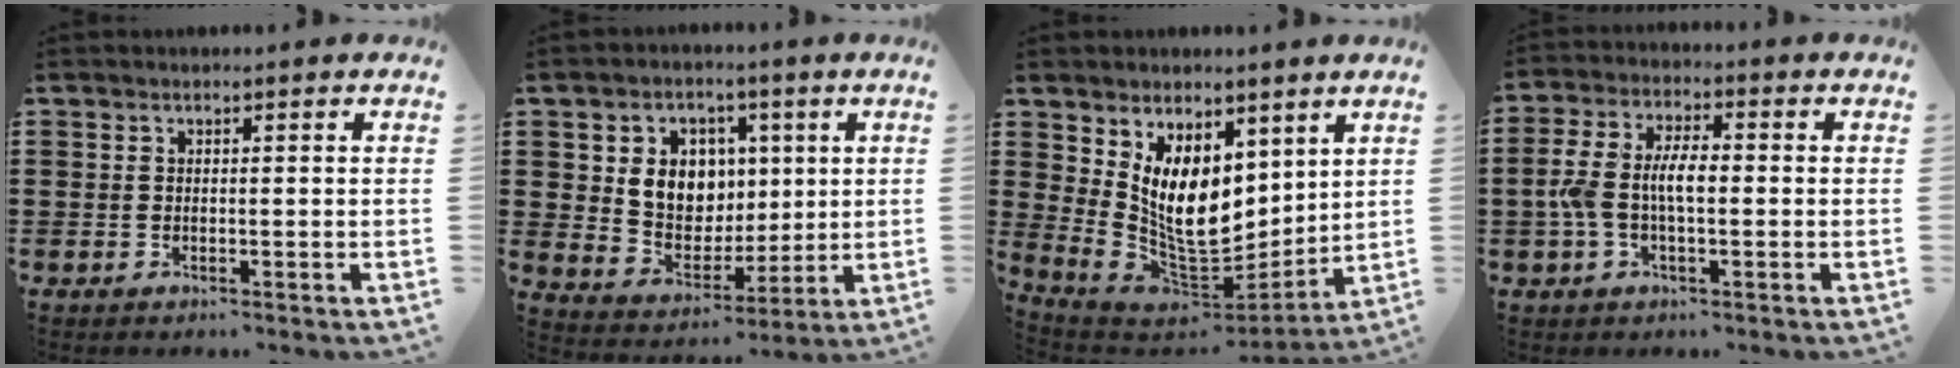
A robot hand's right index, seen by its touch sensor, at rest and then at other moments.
{"total": 8.3, "force": [2.1, 7.4, 3.3], "torque": [-0.084, 0.011, 0.039]}
{"total": 11.1, "force": [4.0, 6.8, 7.8], "torque": [-0.150, -0.029, 0.075]}
{"total": 6.5, "force": [-0.9, 2.9, 5.8], "torque": [-0.130, -0.001, -0.024]}